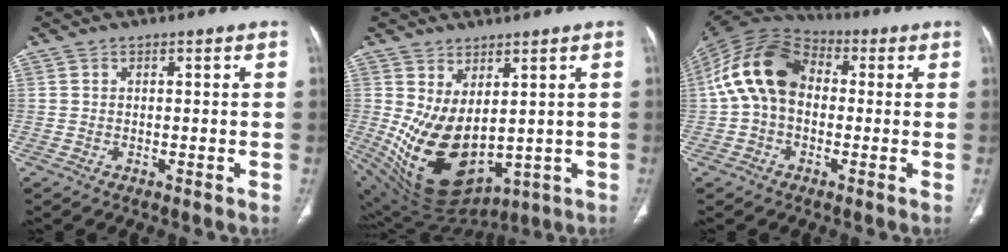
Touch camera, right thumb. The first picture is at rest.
{"total": 15.7, "force": [0.8, 8.9, 12.9], "torque": [-0.217, -0.031, 0.055]}
{"total": 14.8, "force": [0.7, 10.4, 10.5], "torque": [-0.192, 0.038, -0.002]}